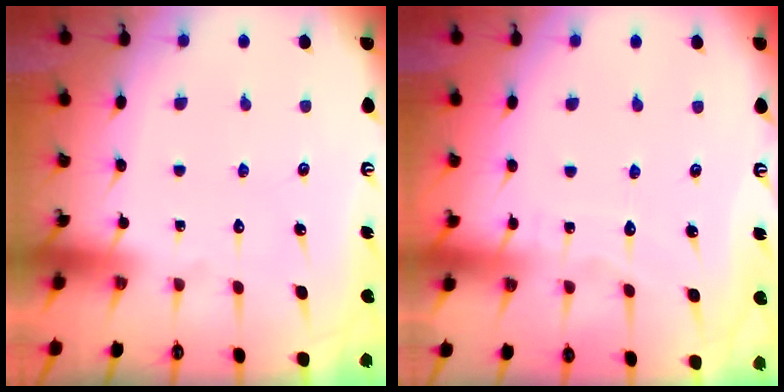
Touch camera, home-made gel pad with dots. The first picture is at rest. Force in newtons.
{"total": 3.8, "press": 3.8, "slide": 0.4}